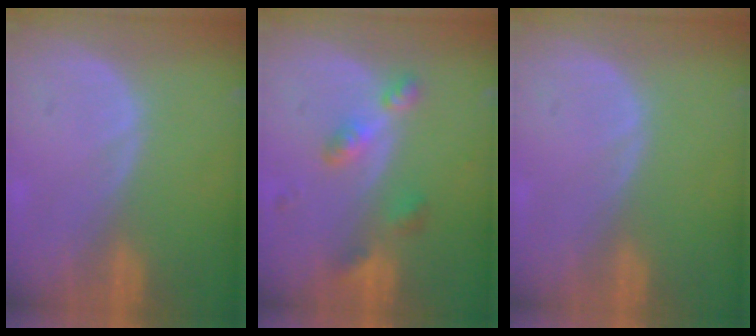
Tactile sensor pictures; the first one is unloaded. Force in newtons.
{"total": 5.5, "press": 4.8, "slide": 2.6}
{"total": 0.0}